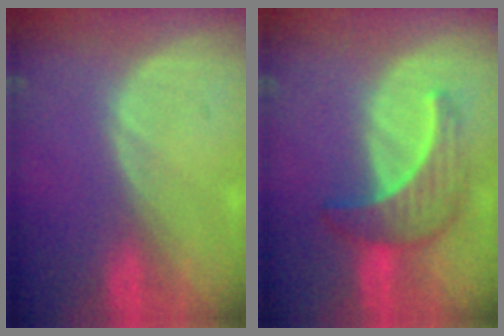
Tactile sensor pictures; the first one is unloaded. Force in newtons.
{"total": 6.6, "press": 6.5, "slide": 0.9}